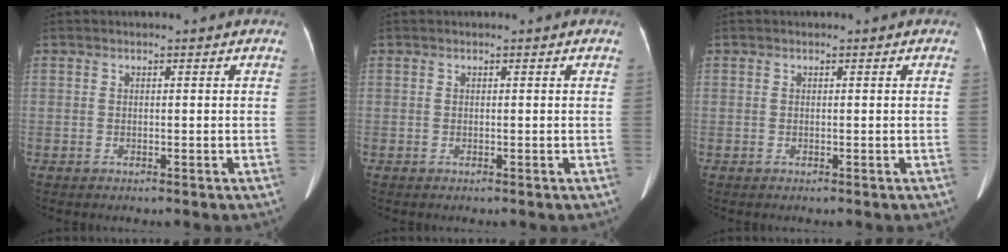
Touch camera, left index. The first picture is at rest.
{"total": 0.0}
{"total": 0.0}